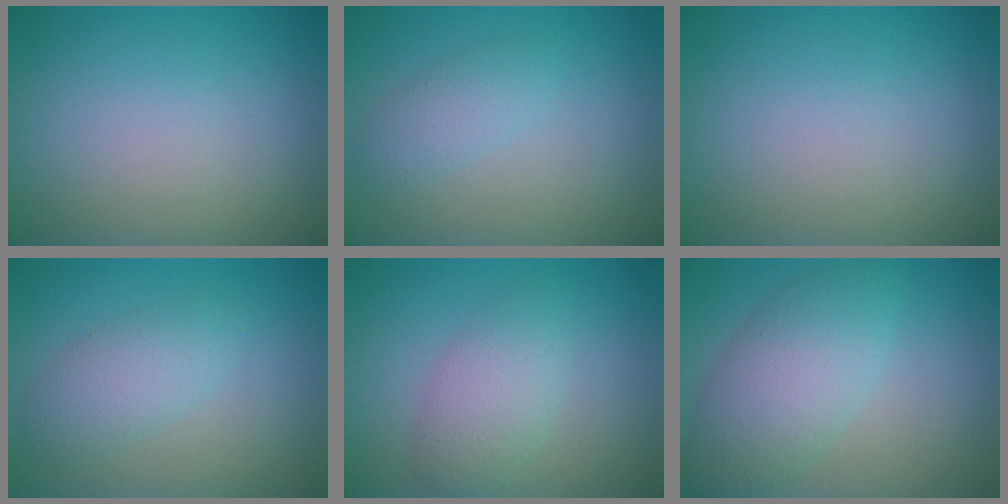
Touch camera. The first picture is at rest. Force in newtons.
{"total": 1.9, "press": 1.9, "slide": 0.1}
{"total": 0.0}
{"total": 2.8, "press": 2.8, "slide": 0.1}
{"total": 3.3, "press": 3.3, "slide": 0.0}
{"total": 5.3, "press": 5.3, "slide": 0.1}